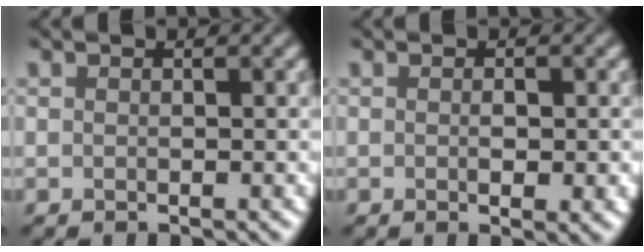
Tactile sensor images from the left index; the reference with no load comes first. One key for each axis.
{"total": 1.7, "fx": -0.9, "fy": 0.2, "fz": 1.4, "tx": -0.025, "ty": 0.002, "tz": 0.002}